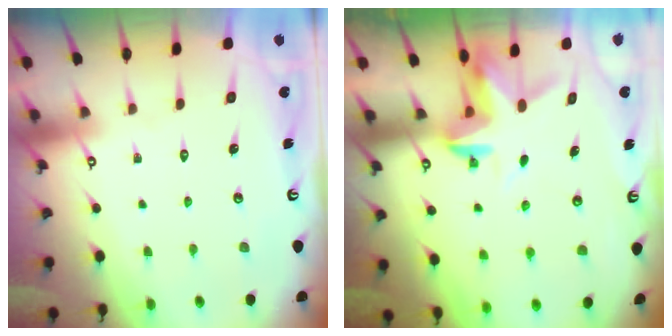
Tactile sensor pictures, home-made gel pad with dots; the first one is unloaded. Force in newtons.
{"total": 3.2, "press": 3.2, "slide": 0.3}